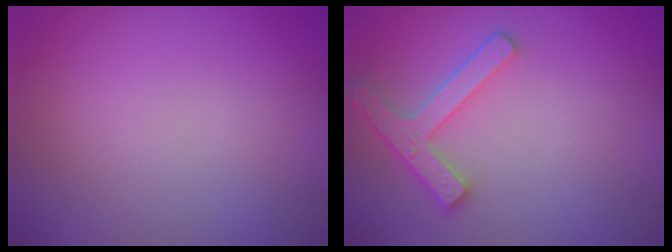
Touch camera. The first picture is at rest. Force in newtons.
{"total": 3.9, "press": 3.6, "slide": 1.5}